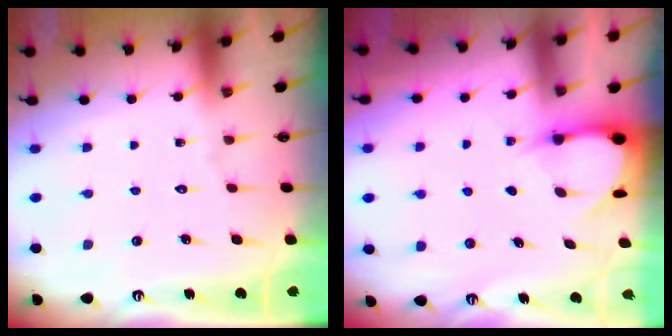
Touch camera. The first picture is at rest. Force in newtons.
{"total": 3.5, "press": 3.5, "slide": 0.3}